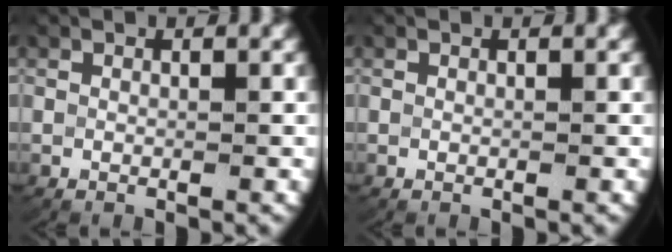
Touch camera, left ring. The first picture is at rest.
{"total": 0.0}